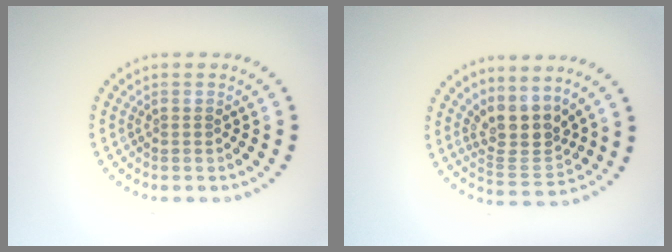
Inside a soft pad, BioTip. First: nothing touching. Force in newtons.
{"total": 3.9, "press": 3.2, "slide": 2.2}